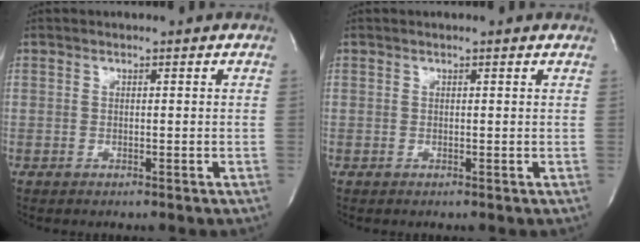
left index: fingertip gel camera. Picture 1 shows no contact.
{"total": 0.7, "force": [0.5, 0.0, 0.5], "torque": [-0.011, 0.006, 0.003]}